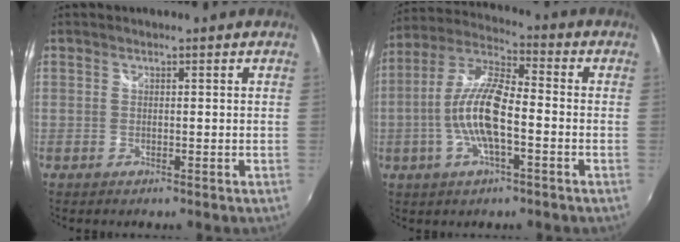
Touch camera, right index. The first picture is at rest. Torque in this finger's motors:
{"motor_torque": [1.82, -0.30, 0.55, 0.19]}